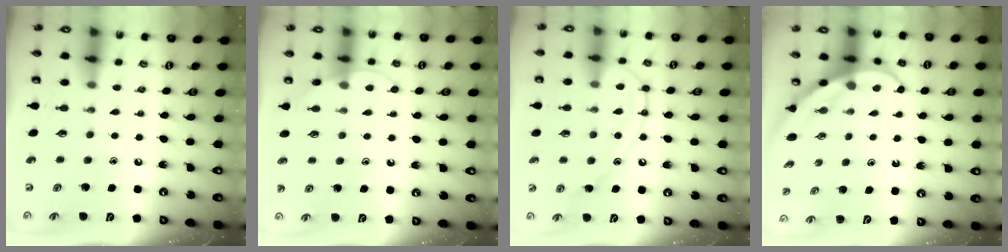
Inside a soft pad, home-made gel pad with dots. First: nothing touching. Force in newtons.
{"total": 5.6, "press": 5.6, "slide": 0.7}
{"total": 13.7, "press": 13.6, "slide": 1.3}
{"total": 3.9, "press": 3.9, "slide": 0.4}